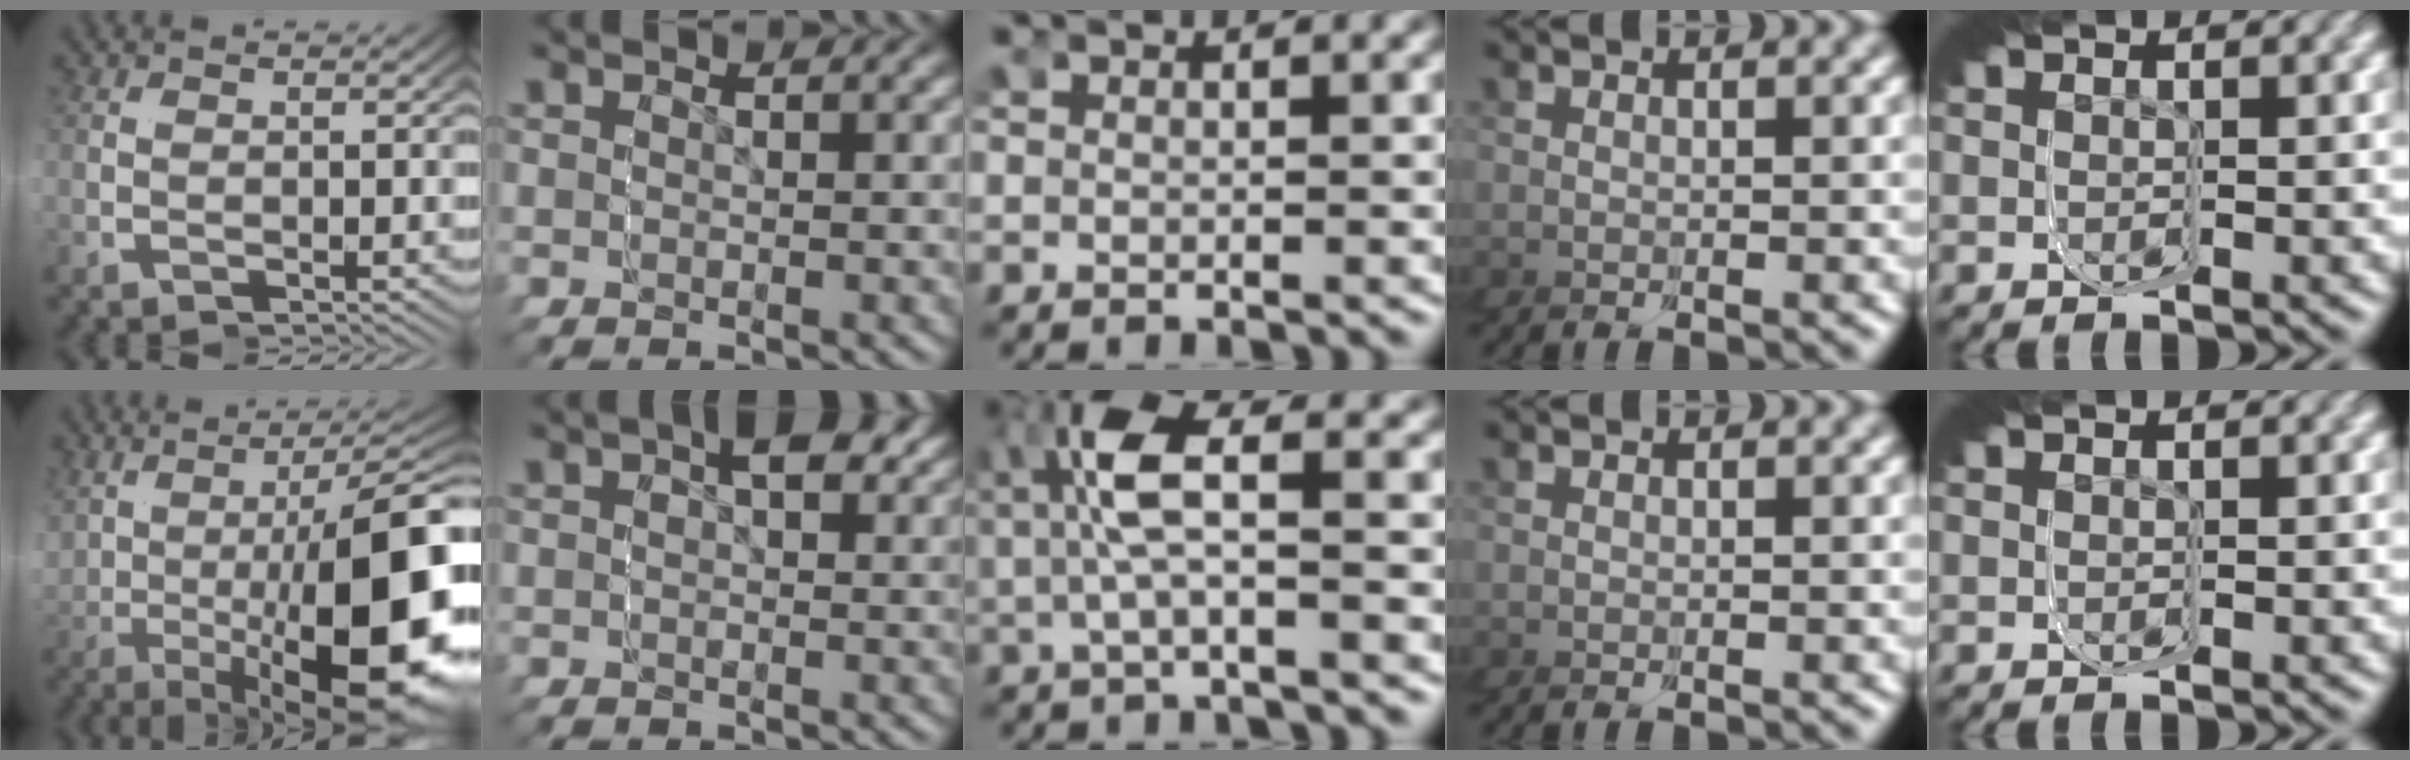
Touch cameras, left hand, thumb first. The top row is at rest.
{"thumb": {"total": 15.1, "force": [-1.8, 3.0, 14.7], "torque": [-0.186, 0.020, -0.014]}, "index": {"total": 2.2, "force": [1.0, 1.5, 1.3], "torque": [-0.013, 0.000, 0.011]}, "middle": {"total": 6.0, "force": [0.7, 2.6, 5.3], "torque": [-0.122, 0.009, 0.003]}}